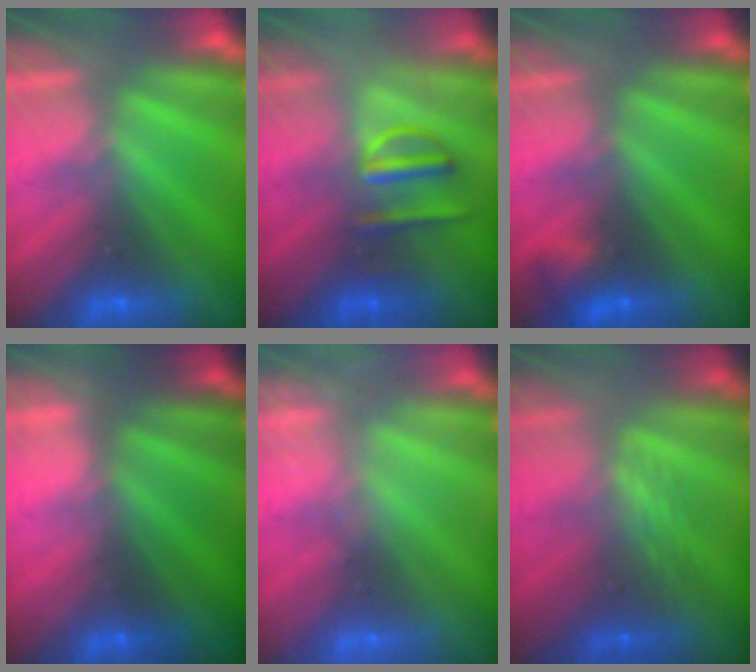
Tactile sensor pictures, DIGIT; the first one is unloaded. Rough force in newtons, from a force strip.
{"total": 2.9}
{"total": 2.2}
{"total": 2.1}
{"total": 2.5}
{"total": 2.4}